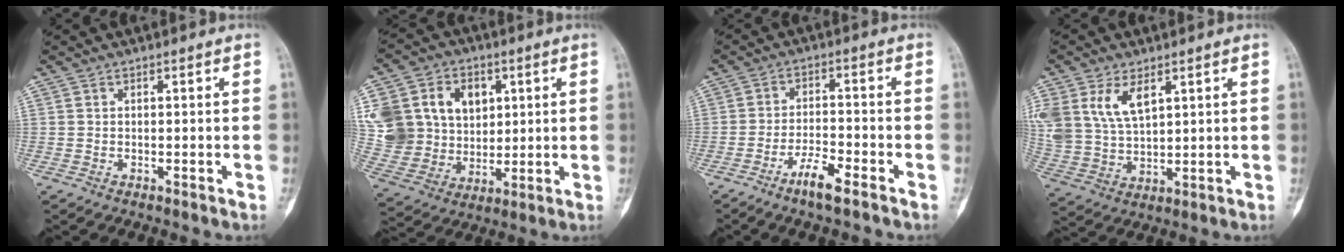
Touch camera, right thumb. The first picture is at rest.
{"total": 23.0, "force": [6.2, 18.8, 11.8], "torque": [-0.240, 0.032, 0.140]}
{"total": 5.6, "force": [-3.9, 0.9, 3.9], "torque": [-0.077, 0.023, -0.074]}
{"total": 11.6, "force": [5.3, 6.7, 7.9], "torque": [-0.160, -0.010, 0.121]}